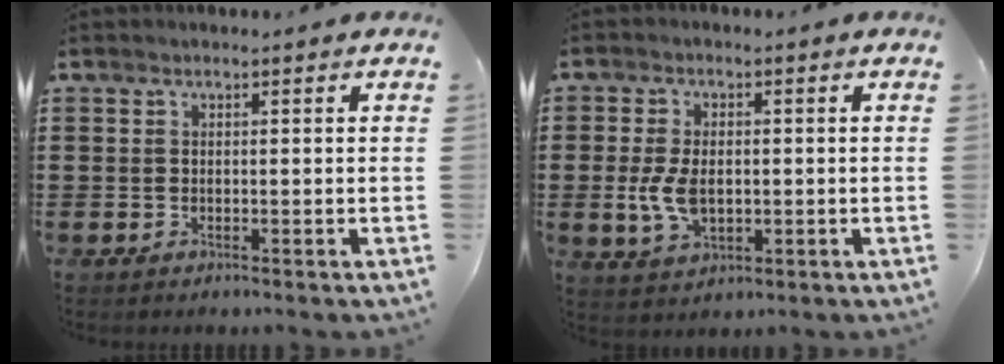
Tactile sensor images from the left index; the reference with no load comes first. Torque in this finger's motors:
{"motor_torque": [1.07, 0.58, 0.54, 0.08]}